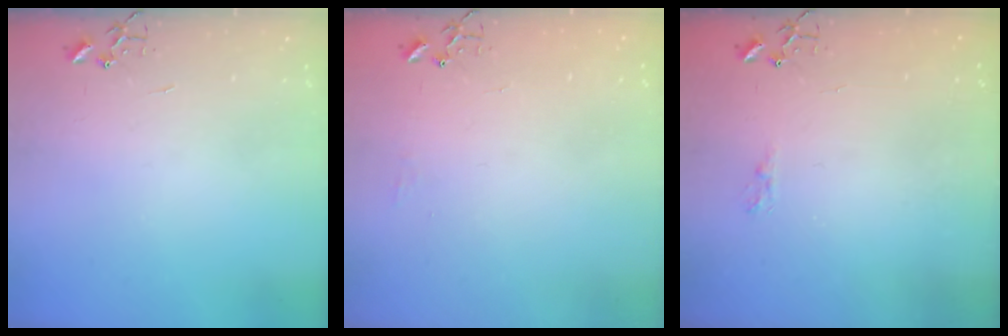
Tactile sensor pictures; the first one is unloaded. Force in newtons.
{"total": 4.6, "press": 4.6, "slide": 0.7}
{"total": 5.1, "press": 5.1, "slide": 0.4}